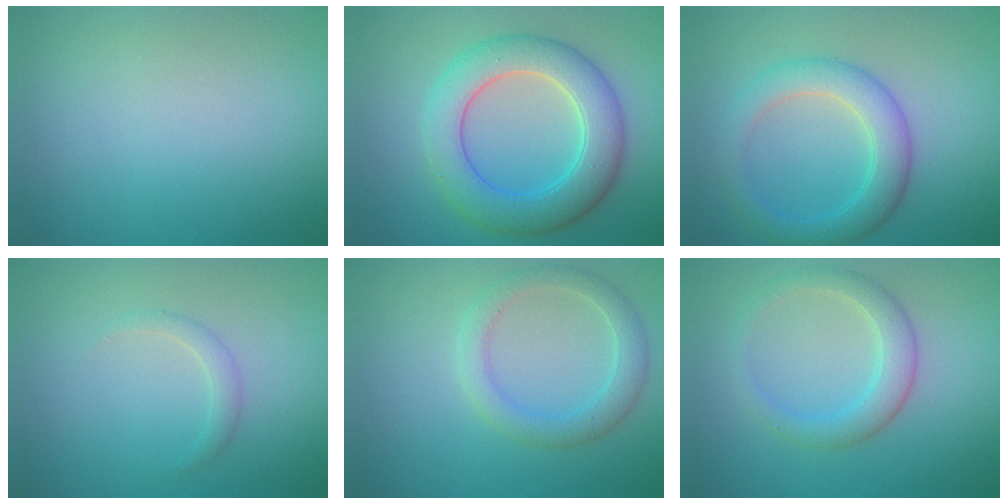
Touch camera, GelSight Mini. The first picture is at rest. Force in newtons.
{"total": 6.9, "press": 6.9, "slide": 0.1}
{"total": 4.3, "press": 4.3, "slide": 0.3}
{"total": 1.1, "press": 1.1, "slide": 0.1}
{"total": 2.9, "press": 2.9, "slide": 0.2}
{"total": 3.0, "press": 3.0, "slide": 0.1}